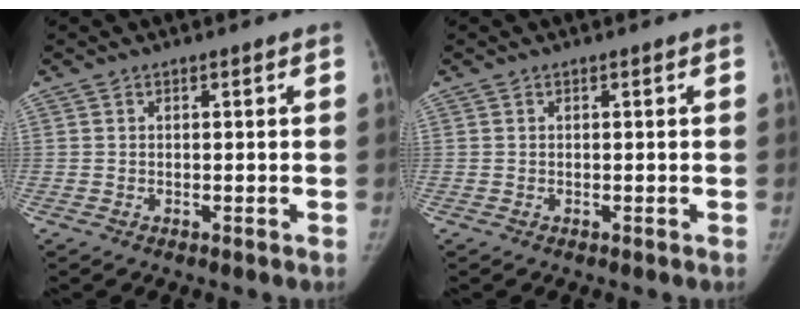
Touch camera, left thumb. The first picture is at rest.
{"total": 0.0}